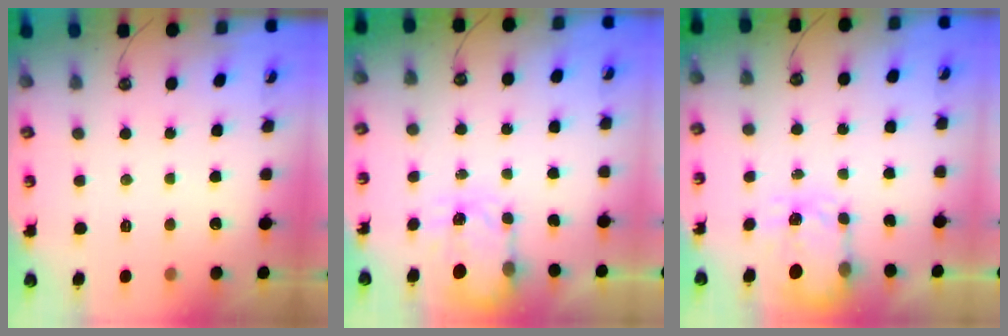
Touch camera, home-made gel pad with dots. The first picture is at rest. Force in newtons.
{"total": 3.8, "press": 3.7, "slide": 0.5}
{"total": 3.8, "press": 3.8, "slide": 0.6}